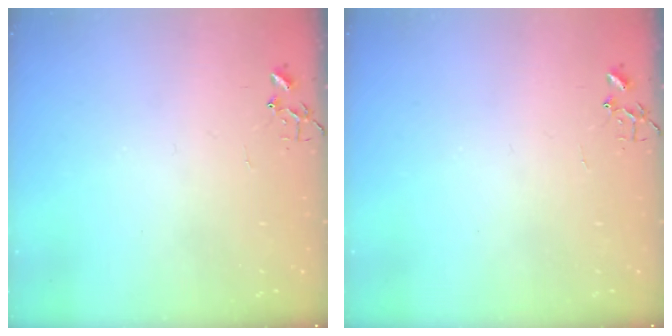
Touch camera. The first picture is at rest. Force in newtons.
{"total": 0.0}